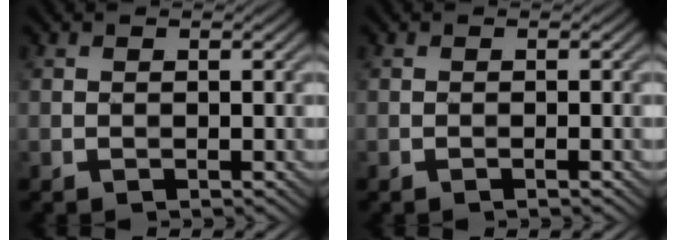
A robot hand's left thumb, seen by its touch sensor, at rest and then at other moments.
{"total": 0.5, "force": [-0.4, -0.1, 0.4], "torque": [-0.008, 0.001, -0.009]}